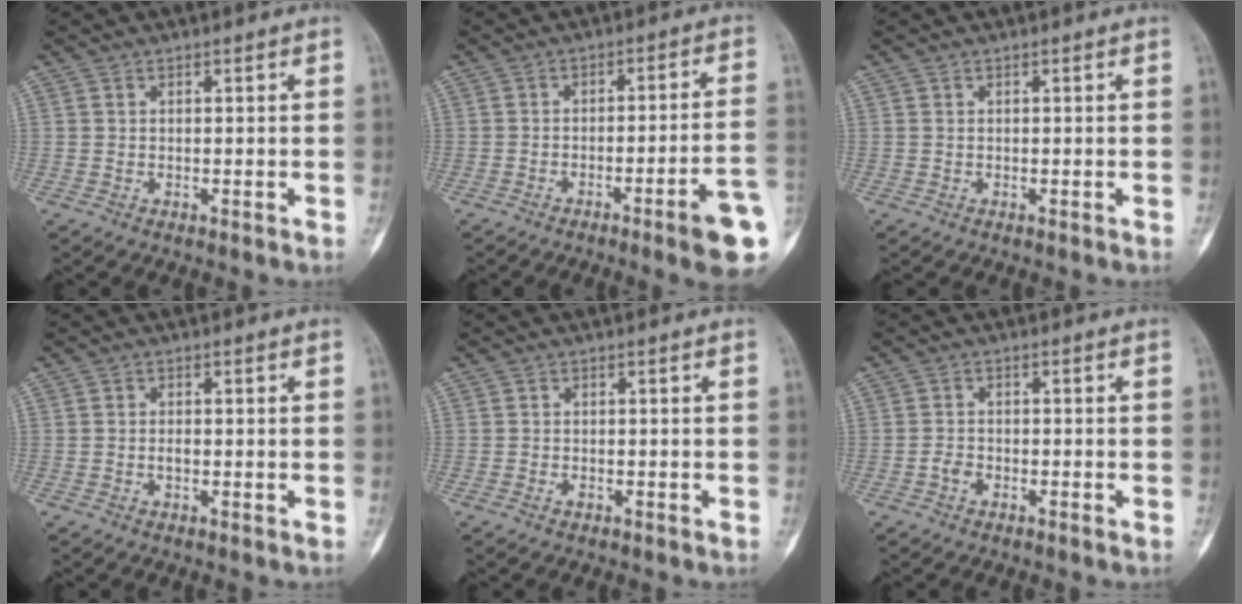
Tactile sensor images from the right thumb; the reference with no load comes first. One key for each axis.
{"total": 10.9, "fx": -4.9, "fy": 0.5, "fz": 9.7, "tx": -0.129, "ty": 0.022, "tz": -0.066}
{"total": 0.0}
{"total": 1.0, "fx": -0.4, "fy": 0.4, "fz": 0.8, "tx": -0.015, "ty": 0.001, "tz": -0.007}
{"total": 0.8, "fx": -0.6, "fy": 0.4, "fz": 0.4, "tx": -0.012, "ty": 0.004, "tz": -0.009}
{"total": 1.7, "fx": -1.1, "fy": 0.9, "fz": 0.9, "tx": -0.018, "ty": 0.006, "tz": -0.024}